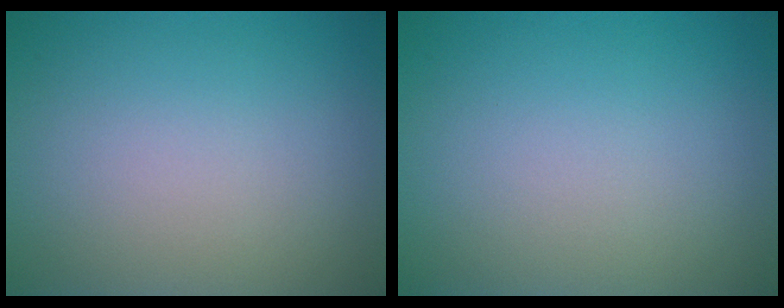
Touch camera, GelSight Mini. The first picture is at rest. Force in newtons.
{"total": 0.0}